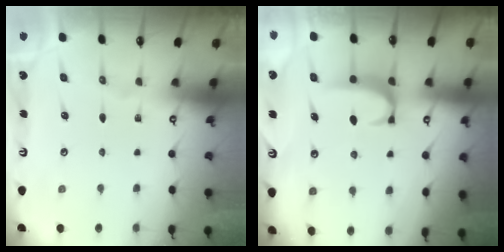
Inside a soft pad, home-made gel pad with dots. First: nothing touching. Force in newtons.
{"total": 1.7, "press": 1.6, "slide": 0.5}